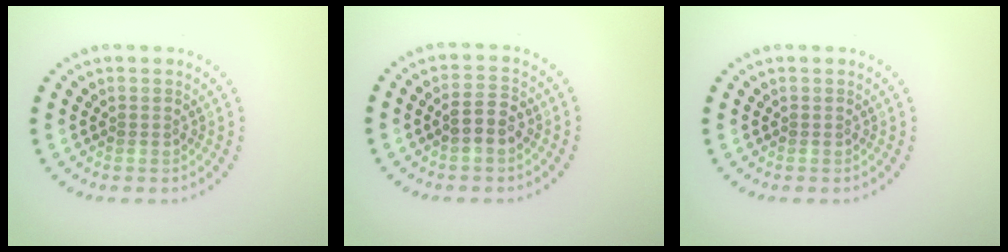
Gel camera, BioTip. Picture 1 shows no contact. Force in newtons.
{"total": 2.4, "press": 2.4, "slide": 0.3}
{"total": 0.0}